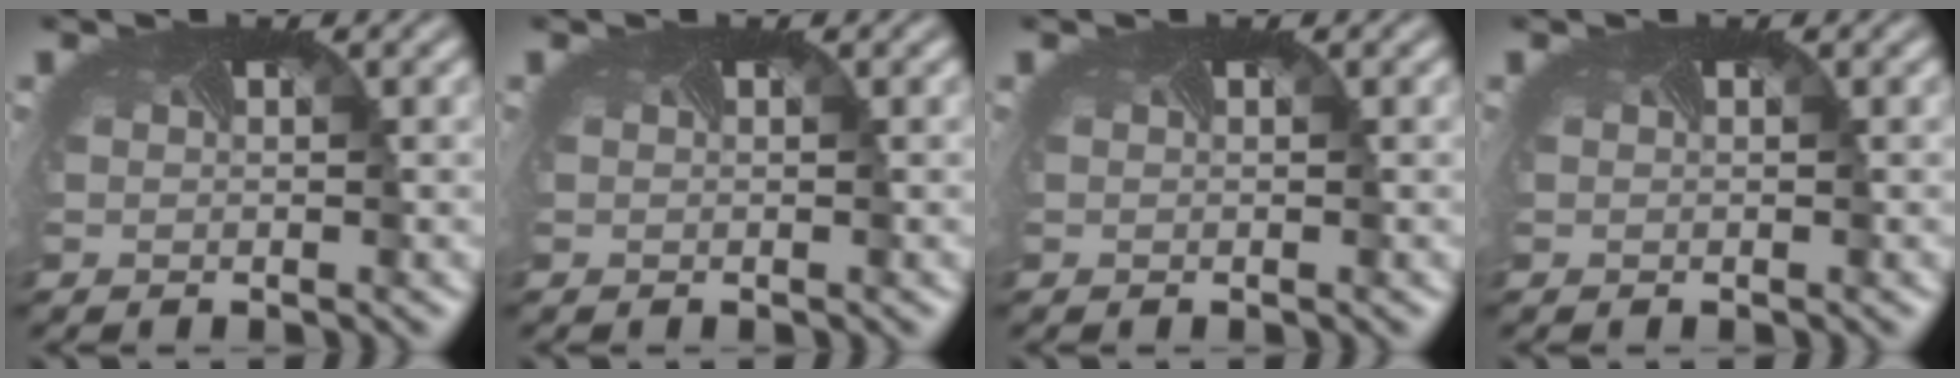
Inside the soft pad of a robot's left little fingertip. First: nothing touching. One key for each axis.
{"total": 0.0}
{"total": 0.0}
{"total": 0.0}